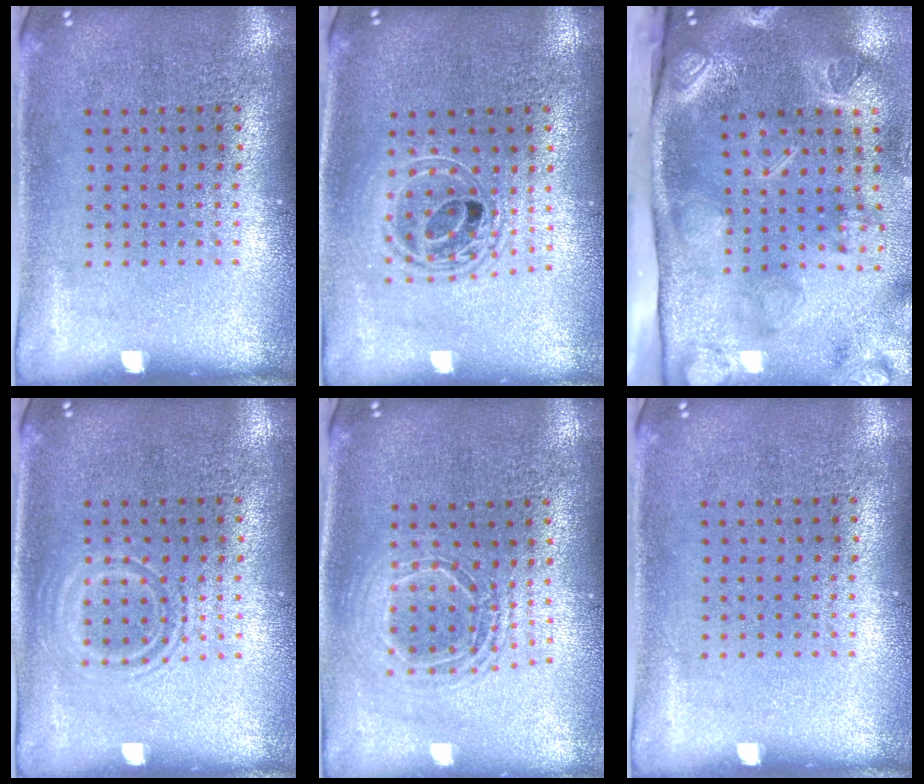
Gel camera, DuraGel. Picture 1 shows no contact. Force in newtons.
{"total": 1.6, "press": 1.3, "slide": 0.9}
{"total": 4.6, "press": 3.2, "slide": 3.3}
{"total": 1.0, "press": 1.0, "slide": 0.2}
{"total": 1.5, "press": 1.3, "slide": 0.8}
{"total": 0.0}